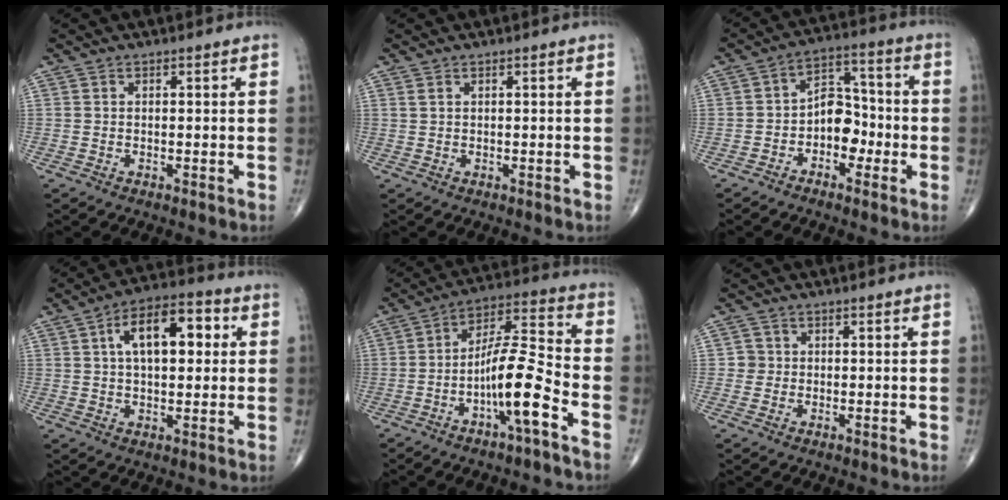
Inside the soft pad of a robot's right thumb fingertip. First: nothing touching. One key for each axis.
{"total": 0.7, "fx": 0.5, "fy": 0.2, "fz": 0.4, "tx": -0.011, "ty": 0.006, "tz": 0.013}
{"total": 8.2, "fx": -2.3, "fy": 5.7, "fz": 5.5, "tx": -0.047, "ty": 0.038, "tz": -0.051}
{"total": 13.2, "fx": 3.1, "fy": 6.7, "fz": 10.9, "tx": -0.157, "ty": 0.020, "tz": 0.044}
{"total": 12.5, "fx": -5.5, "fy": 1.9, "fz": 11.1, "tx": -0.206, "ty": 0.051, "tz": -0.098}
{"total": 1.8, "fx": 0.0, "fy": 1.8, "fz": 0.0, "tx": 0.012, "ty": 0.006, "tz": -0.004}